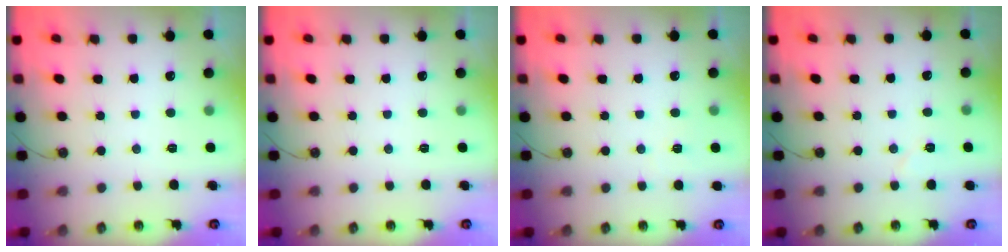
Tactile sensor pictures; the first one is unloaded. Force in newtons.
{"total": 0.0}
{"total": 2.8, "press": 2.7, "slide": 0.9}
{"total": 4.3, "press": 3.9, "slide": 1.7}